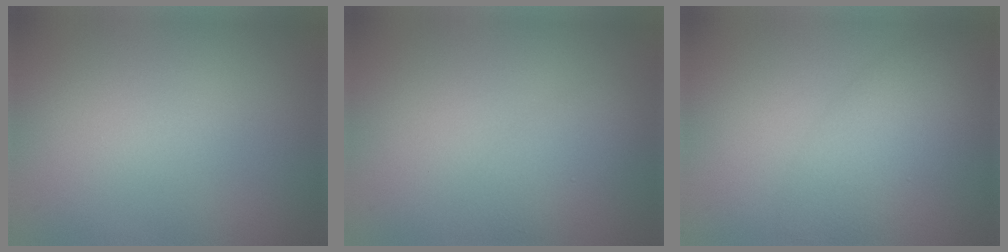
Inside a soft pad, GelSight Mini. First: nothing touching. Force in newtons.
{"total": 2.1, "press": 2.1, "slide": 0.1}
{"total": 4.7, "press": 4.7, "slide": 0.1}